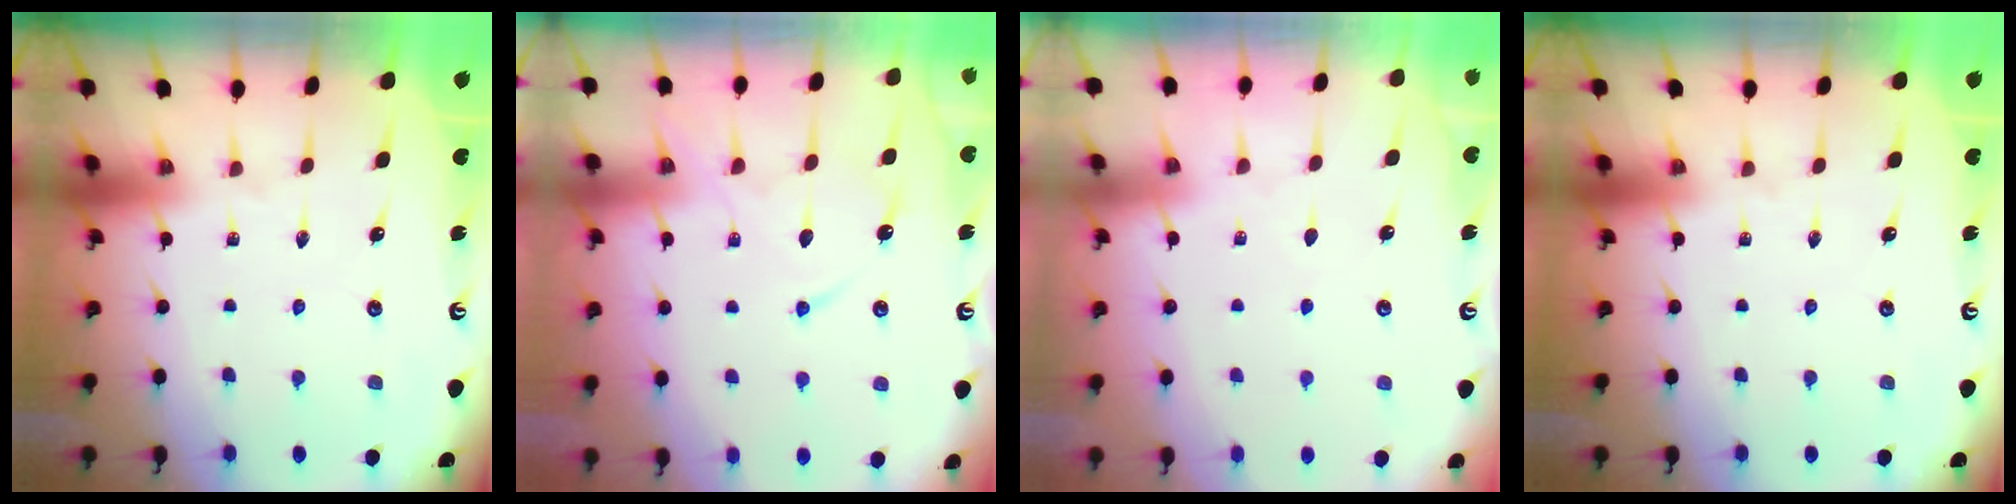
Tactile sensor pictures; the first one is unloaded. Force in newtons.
{"total": 11.4, "press": 11.3, "slide": 1.3}
{"total": 3.9, "press": 3.9, "slide": 0.4}
{"total": 0.0}